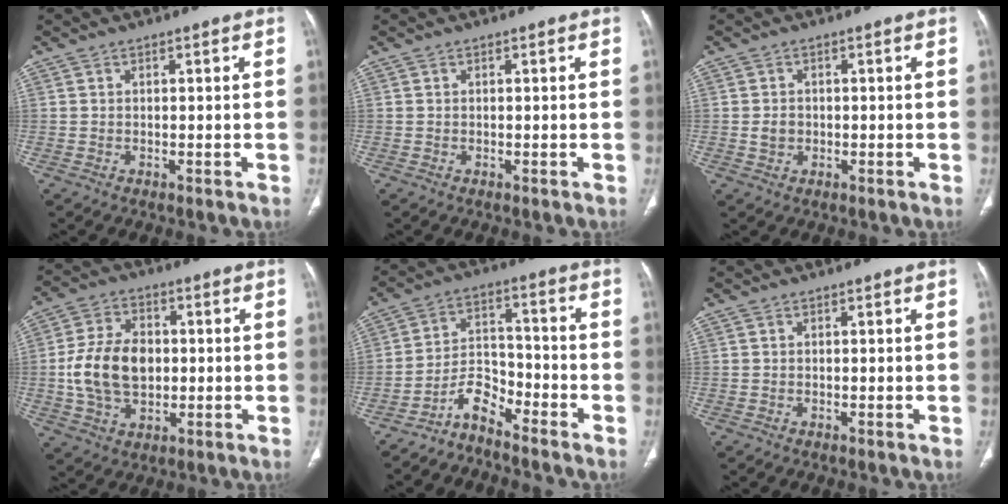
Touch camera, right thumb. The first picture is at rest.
{"total": 0.0}
{"total": 2.1, "force": [-0.2, 1.8, 1.1], "torque": [-0.013, 0.005, -0.002]}
{"total": 13.3, "force": [-0.3, 9.2, 9.6], "torque": [-0.166, 0.012, 0.000]}
{"total": 6.2, "force": [-5.4, 2.1, 2.1], "torque": [-0.034, 0.060, -0.109]}
{"total": 0.0}